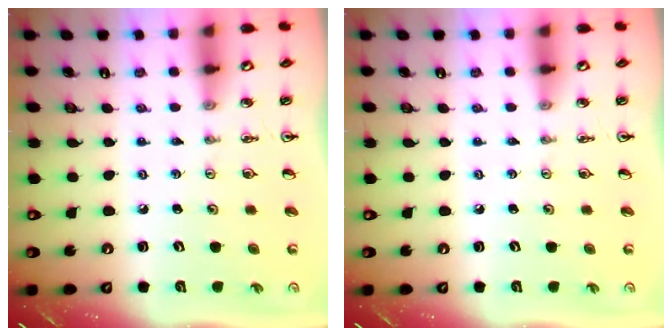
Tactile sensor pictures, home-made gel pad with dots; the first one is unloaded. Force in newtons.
{"total": 0.0}